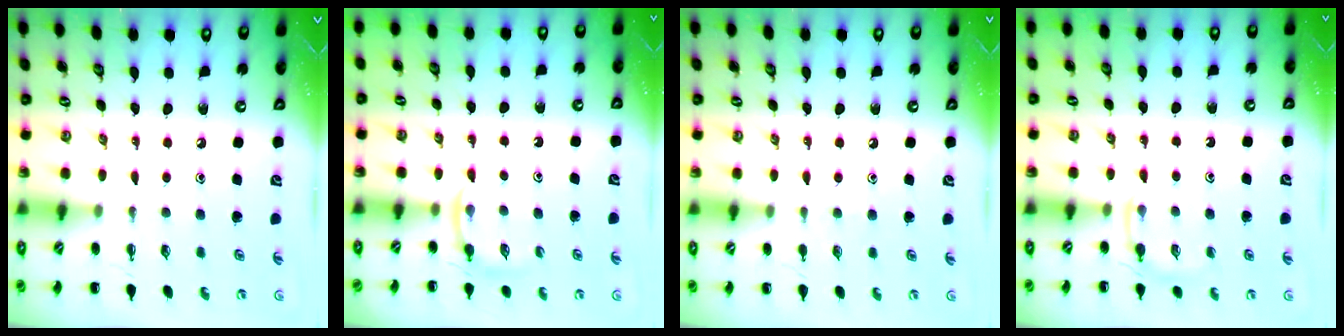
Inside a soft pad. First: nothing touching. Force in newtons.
{"total": 3.9, "press": 3.7, "slide": 1.1}
{"total": 4.9, "press": 4.7, "slide": 1.4}
{"total": 5.0, "press": 4.8, "slide": 1.4}